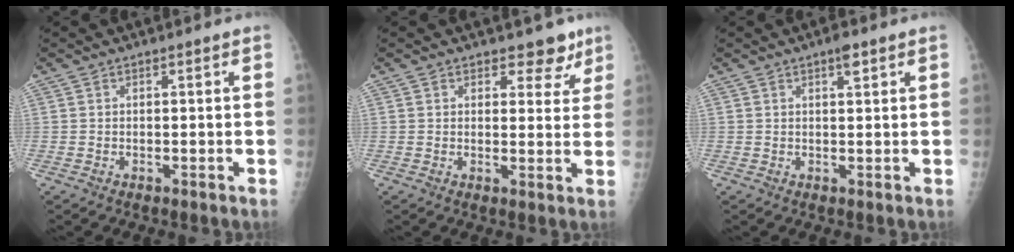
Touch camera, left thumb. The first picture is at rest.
{"total": 4.9, "force": [3.6, 2.8, 1.7], "torque": [0.014, -0.019, 0.044]}
{"total": 2.2, "force": [1.3, 0.6, 1.6], "torque": [-0.021, -0.005, 0.019]}